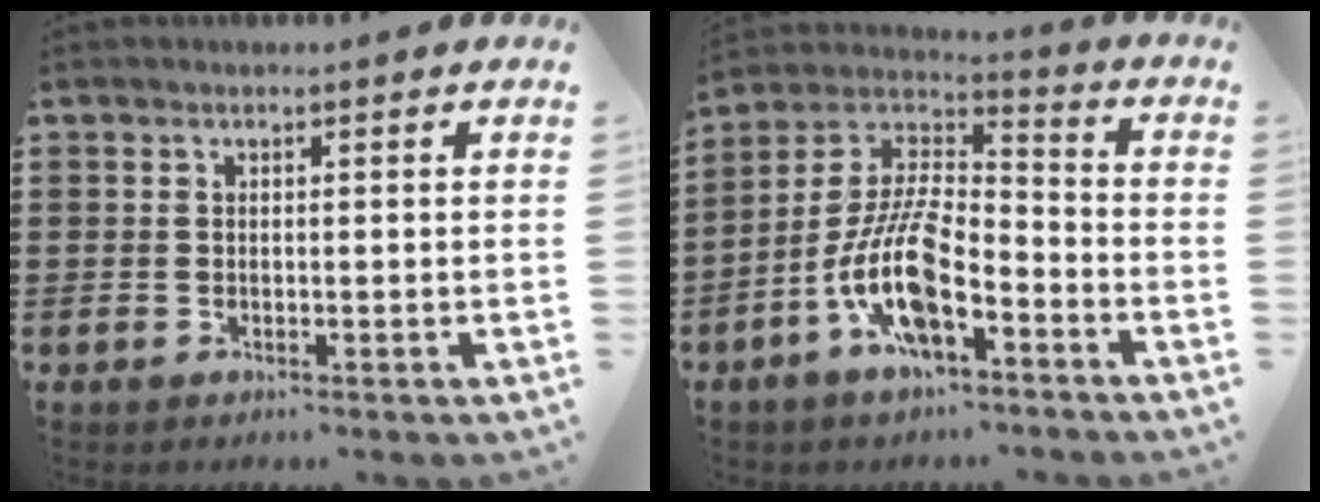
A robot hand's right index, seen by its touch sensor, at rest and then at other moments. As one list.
[{"total": 12.8, "force": [-6.1, 4.7, 10.2], "torque": [-0.242, -0.011, -0.124]}]